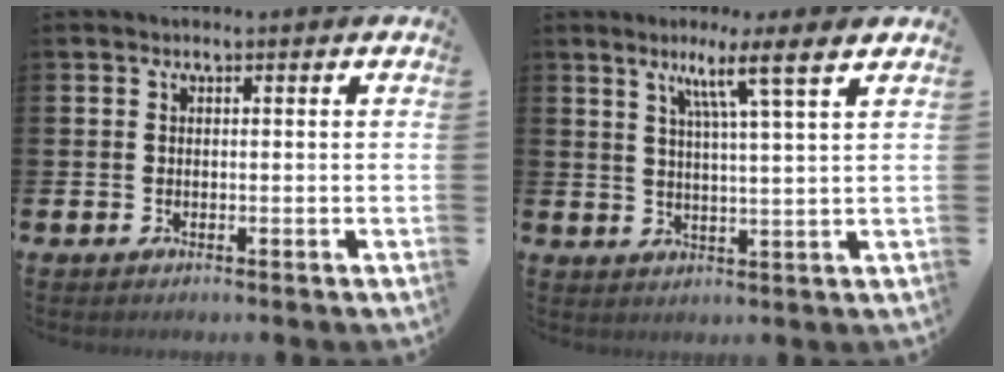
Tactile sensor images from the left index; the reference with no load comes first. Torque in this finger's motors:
{"motor_torque": [0.35, -0.38, 0.37, 0.18]}